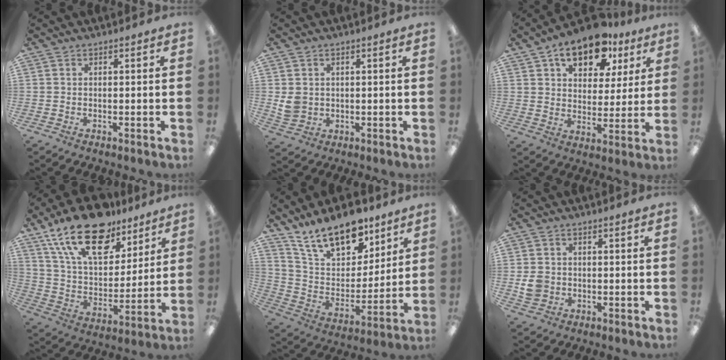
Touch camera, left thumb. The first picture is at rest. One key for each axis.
{"total": 4.1, "fx": 1.1, "fy": 3.6, "fz": 1.7, "tx": -0.027, "ty": 0.003, "tz": 0.024}
{"total": 14.3, "fx": 9.1, "fy": 7.9, "fz": 7.8, "tx": -0.116, "ty": -0.035, "tz": 0.160}
{"total": 21.9, "fx": 14.6, "fy": 10.7, "fz": 12.3, "tx": -0.227, "ty": -0.078, "tz": 0.260}
{"total": 18.4, "fx": 13.3, "fy": 8.7, "fz": 9.2, "tx": -0.169, "ty": -0.072, "tz": 0.240}
{"total": 4.5, "fx": -0.4, "fy": 4.0, "fz": 2.0, "tx": -0.033, "ty": 0.004, "tz": -0.007}